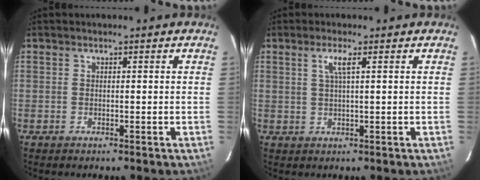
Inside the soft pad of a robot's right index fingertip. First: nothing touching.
{"total": 2.5, "force": [1.0, -0.1, 2.3], "torque": [-0.046, 0.000, 0.019]}